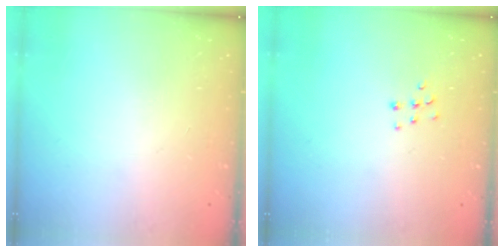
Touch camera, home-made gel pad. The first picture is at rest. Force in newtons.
{"total": 5.8, "press": 5.8, "slide": 0.3}